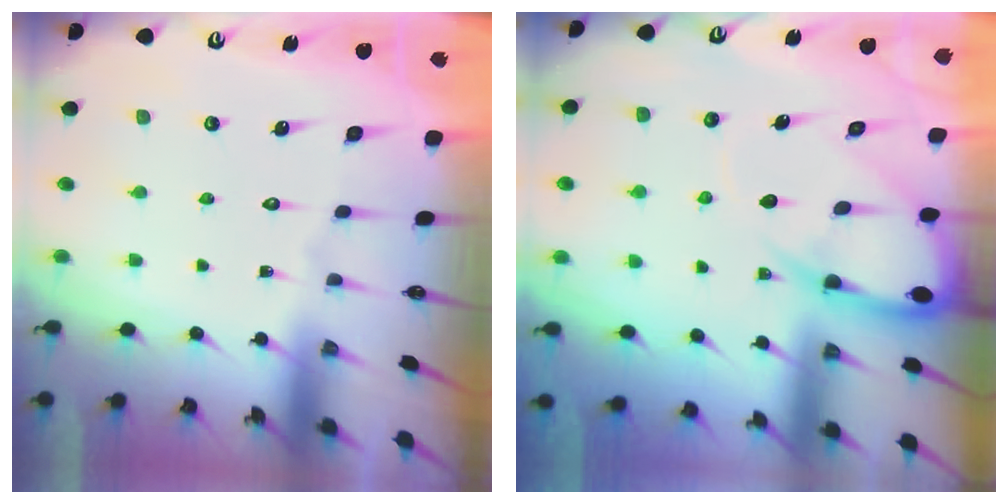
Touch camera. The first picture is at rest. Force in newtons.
{"total": 9.3, "press": 9.3, "slide": 1.1}